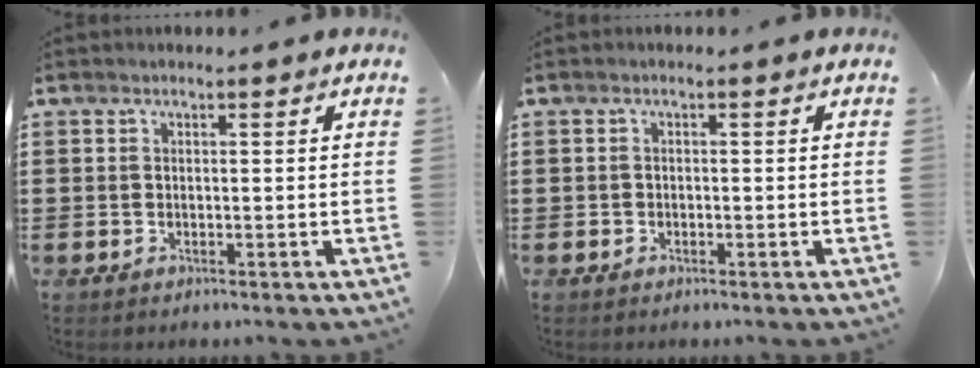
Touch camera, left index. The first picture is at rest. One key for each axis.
{"total": 0.6, "fx": -0.4, "fy": 0.5, "fz": 0.1, "tx": -0.003, "ty": 0.001, "tz": -0.008}